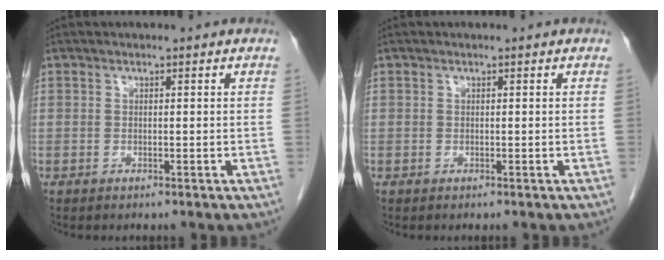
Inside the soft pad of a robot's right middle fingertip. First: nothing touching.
{"total": 0.0}